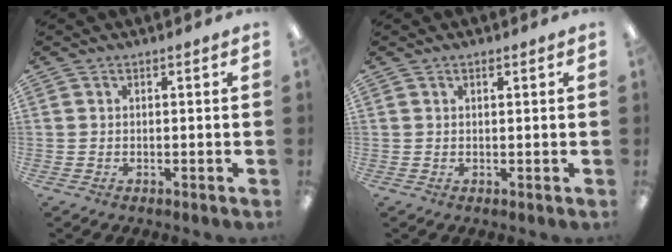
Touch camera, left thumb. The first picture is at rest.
{"total": 1.0, "force": [0.7, 0.4, 0.7], "torque": [-0.007, -0.001, 0.010]}